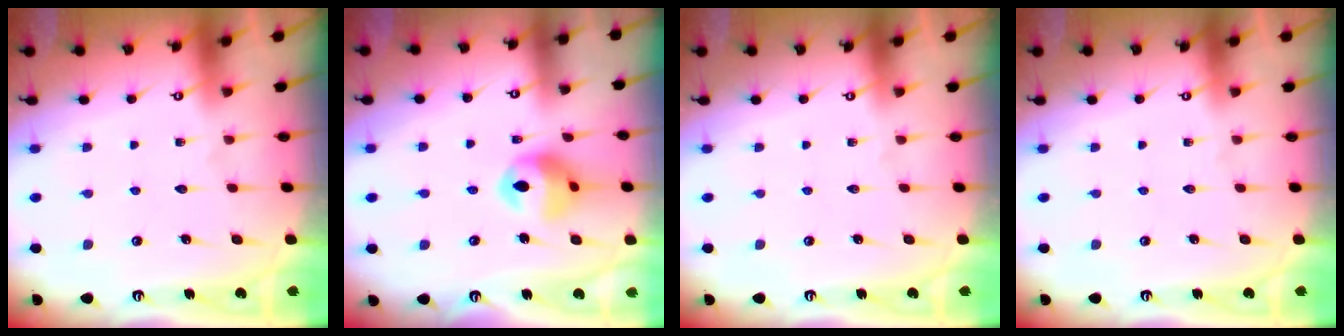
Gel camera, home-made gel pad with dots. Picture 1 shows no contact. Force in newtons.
{"total": 13.3, "press": 13.2, "slide": 2.0}
{"total": 0.0}
{"total": 0.0}